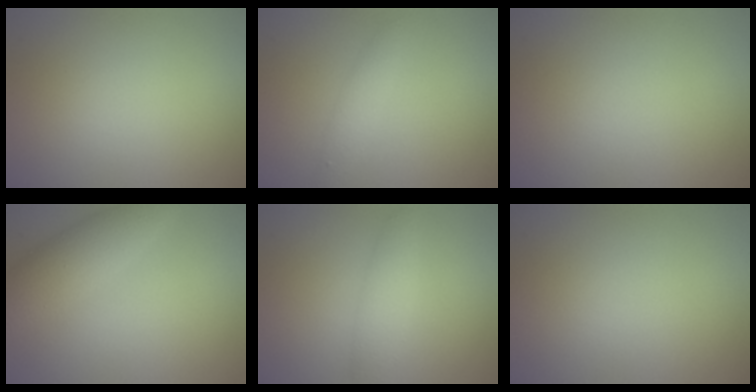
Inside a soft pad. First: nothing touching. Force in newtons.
{"total": 1.6, "press": 1.6, "slide": 0.1}
{"total": 0.0}
{"total": 3.9, "press": 3.9, "slide": 0.1}
{"total": 2.5, "press": 2.5, "slide": 0.1}
{"total": 0.0}